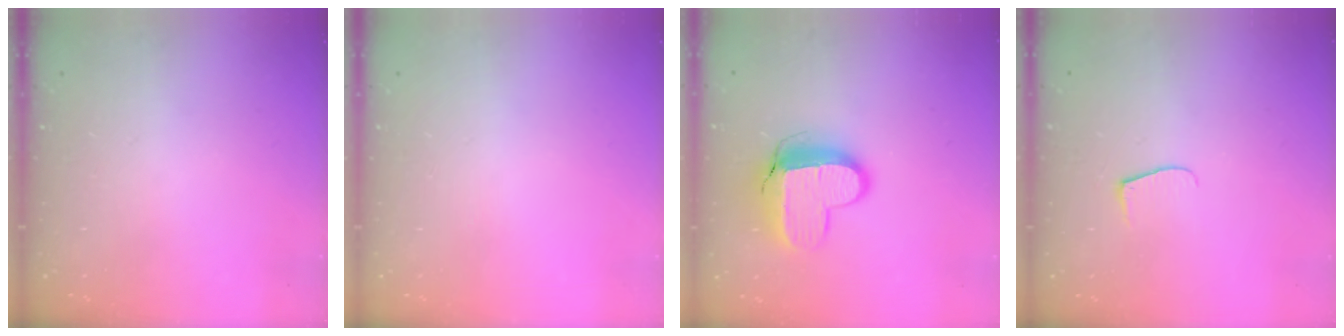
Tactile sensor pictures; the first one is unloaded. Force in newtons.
{"total": 0.0}
{"total": 12.6, "press": 12.6, "slide": 1.0}
{"total": 6.3, "press": 6.2, "slide": 0.8}